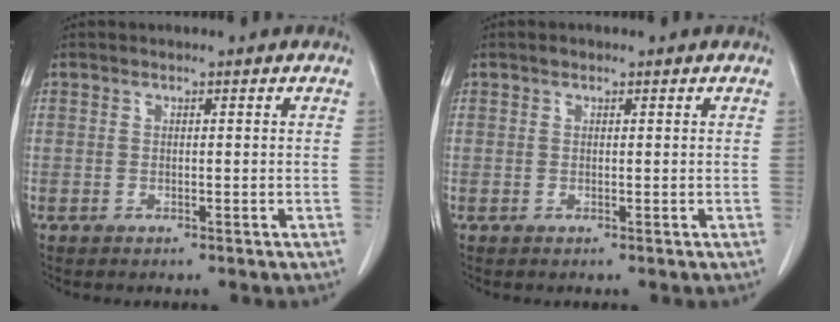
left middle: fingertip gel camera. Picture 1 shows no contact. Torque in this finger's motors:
{"motor_torque": [0.04, -0.04, -0.04, 0.00]}